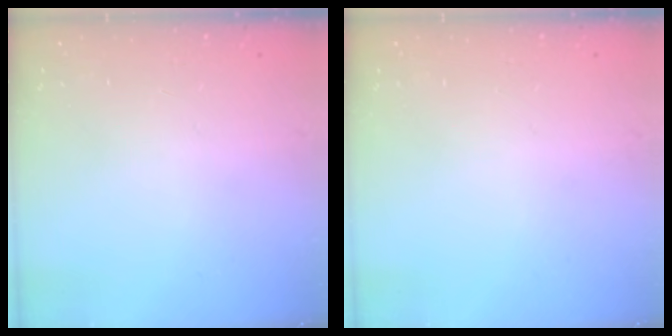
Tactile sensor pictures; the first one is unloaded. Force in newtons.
{"total": 0.0}